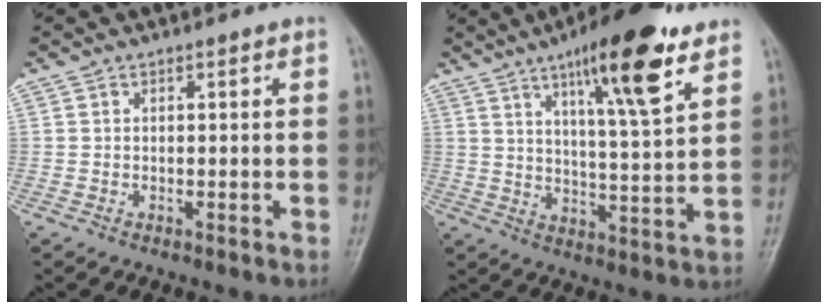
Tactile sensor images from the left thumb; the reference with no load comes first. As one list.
[{"total": 15.9, "force": [9.3, 3.1, 12.5], "torque": [-0.177, -0.046, 0.144]}]